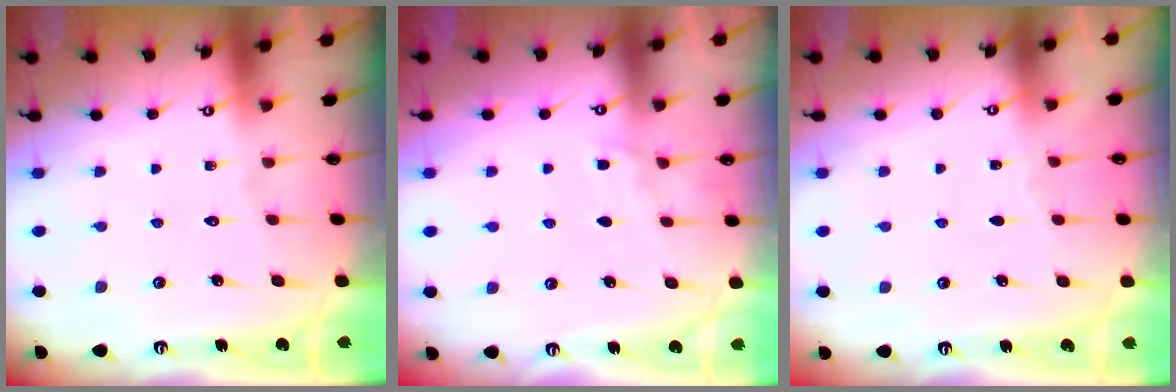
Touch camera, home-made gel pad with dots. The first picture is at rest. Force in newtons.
{"total": 4.9, "press": 4.9, "slide": 0.5}
{"total": 2.5, "press": 2.5, "slide": 0.3}